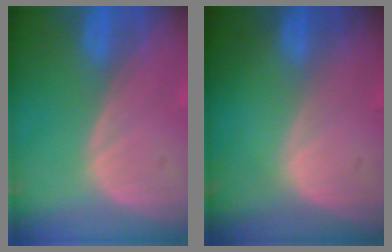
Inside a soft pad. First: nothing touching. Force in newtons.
{"total": 0.0}